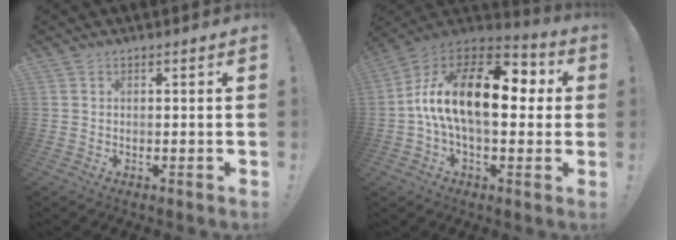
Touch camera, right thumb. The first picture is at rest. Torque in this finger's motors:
{"motor_torque": [2.51, 2.50, 0.74, 0.07, 0.72]}